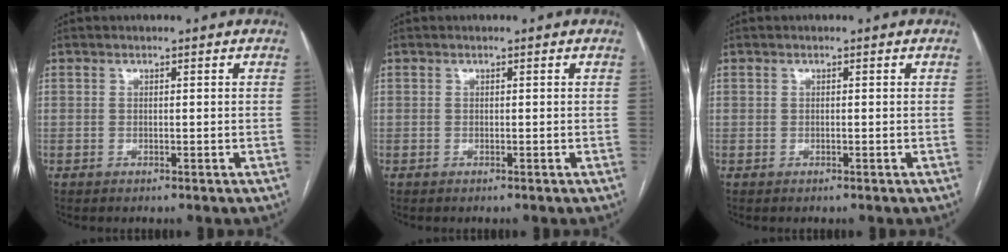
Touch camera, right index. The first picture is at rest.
{"total": 0.0}
{"total": 0.0}